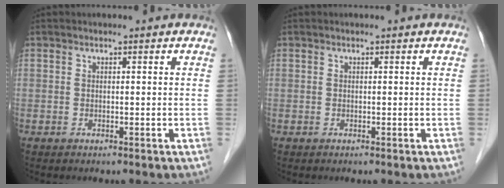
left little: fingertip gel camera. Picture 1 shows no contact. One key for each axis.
{"total": 0.0}